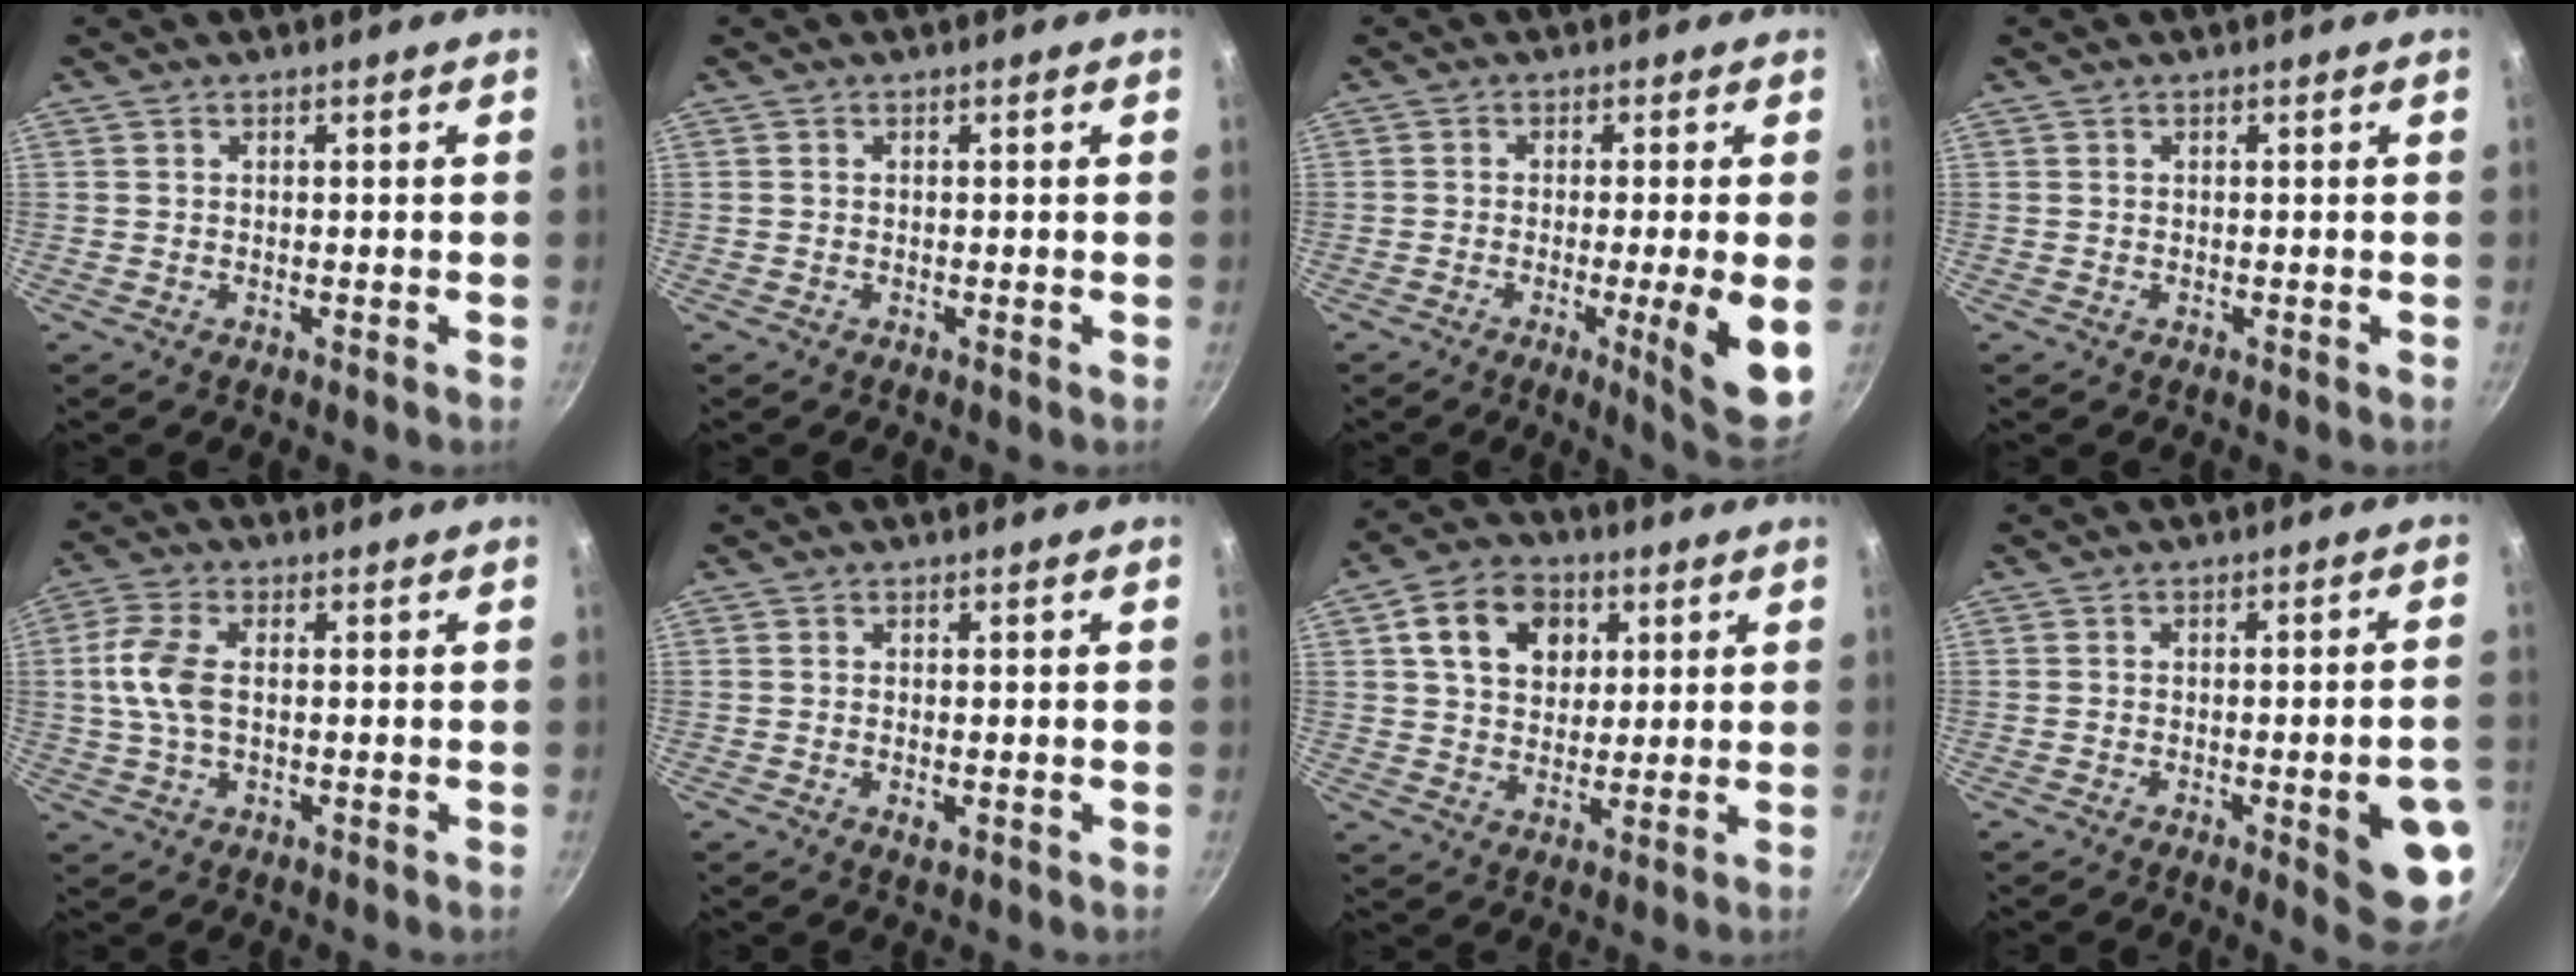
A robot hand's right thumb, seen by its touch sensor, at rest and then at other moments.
{"total": 0.0}
{"total": 9.3, "force": [-1.8, 0.5, 9.1], "torque": [-0.129, -0.007, -0.025]}
{"total": 0.0}
{"total": 7.9, "force": [0.4, 4.4, 6.5], "torque": [-0.138, 0.013, 0.002]}
{"total": 1.9, "force": [-0.5, 0.9, 1.6], "torque": [-0.031, -0.002, -0.009]}
{"total": 11.6, "force": [3.8, 8.8, 6.4], "torque": [-0.085, 0.000, 0.056]}
{"total": 11.0, "force": [-3.2, 2.6, 10.2], "torque": [-0.103, 0.014, -0.035]}